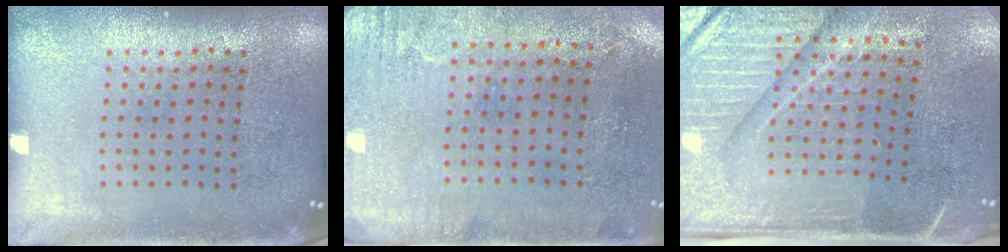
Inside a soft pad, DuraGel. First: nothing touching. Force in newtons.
{"total": 3.0, "press": 2.4, "slide": 1.8}
{"total": 4.5, "press": 3.9, "slide": 2.3}